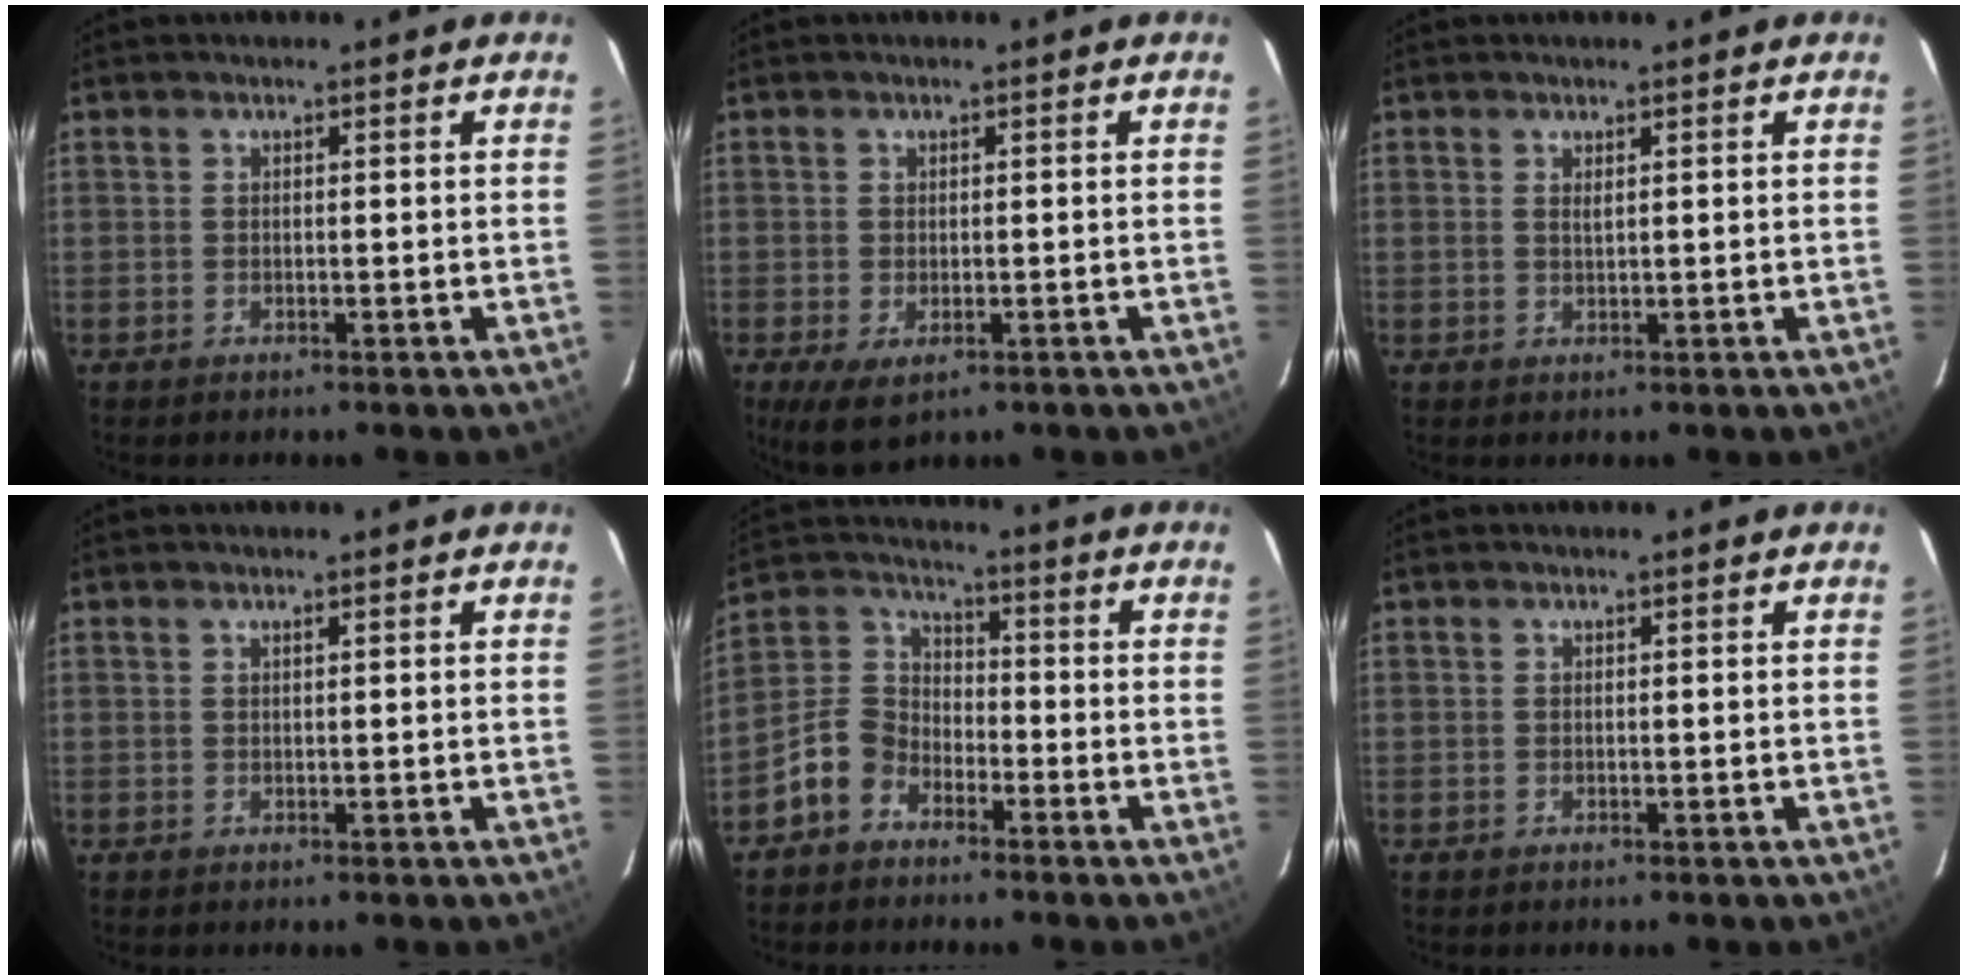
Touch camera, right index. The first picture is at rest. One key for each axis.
{"total": 4.7, "fx": -1.9, "fy": 2.7, "fz": 3.3, "tx": -0.063, "ty": -0.020, "tz": -0.025}
{"total": 1.0, "fx": 0.5, "fy": 0.3, "fz": 0.8, "tx": -0.014, "ty": 0.001, "tz": 0.009}
{"total": 0.0}
{"total": 7.8, "fx": -5.1, "fy": 5.0, "fz": 3.0, "tx": -0.070, "ty": 0.030, "tz": -0.106}
{"total": 0.0}